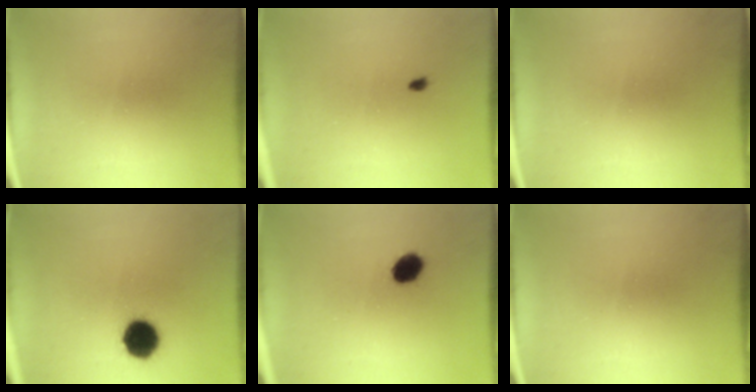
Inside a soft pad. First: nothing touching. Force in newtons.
{"total": 1.4}
{"total": 0.0}
{"total": 10.4}
{"total": 5.2}
{"total": 0.0}